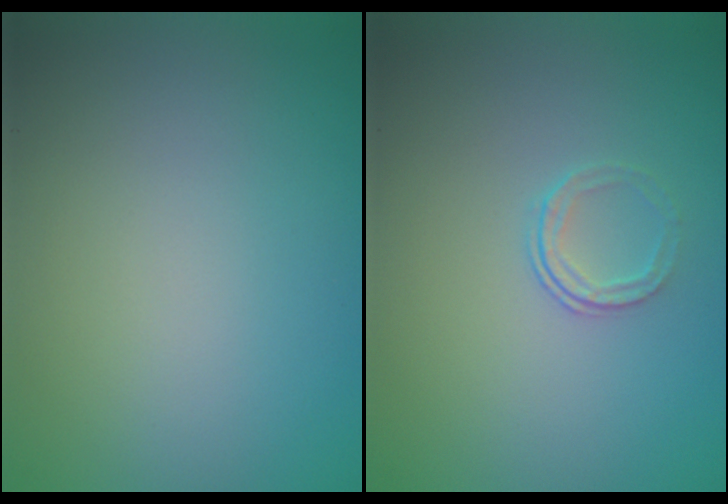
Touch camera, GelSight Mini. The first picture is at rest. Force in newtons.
{"total": 1.3, "press": 0.9, "slide": 0.9}